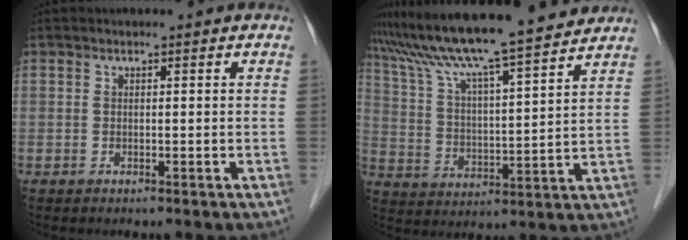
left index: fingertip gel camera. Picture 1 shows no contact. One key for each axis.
{"total": 19.7, "fx": 17.2, "fy": 0.3, "fz": 9.5, "tx": -0.169, "ty": 0.019, "tz": 0.276}